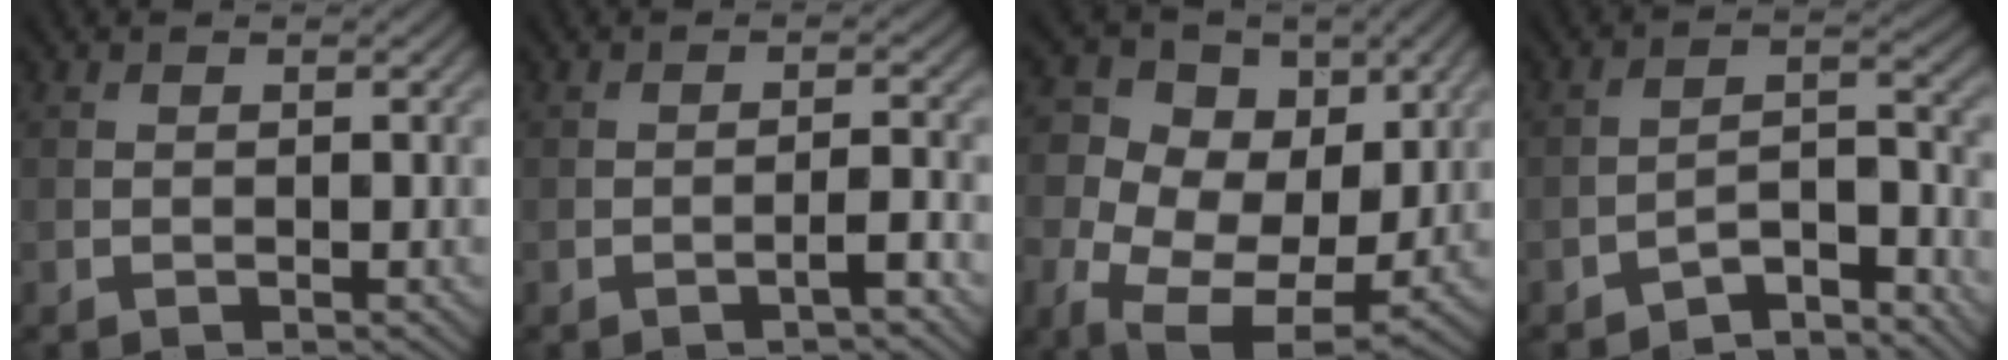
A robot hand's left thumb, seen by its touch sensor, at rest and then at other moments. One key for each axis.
{"total": 1.9, "fx": -1.2, "fy": 0.2, "fz": 1.5, "tx": -0.024, "ty": 0.009, "tz": -0.023}
{"total": 14.5, "fx": -0.2, "fy": 10.9, "fz": 9.5, "tx": -0.206, "ty": -0.021, "tz": 0.010}
{"total": 5.7, "fx": -4.8, "fy": 1.4, "fz": 2.8, "tx": -0.043, "ty": 0.012, "tz": -0.093}